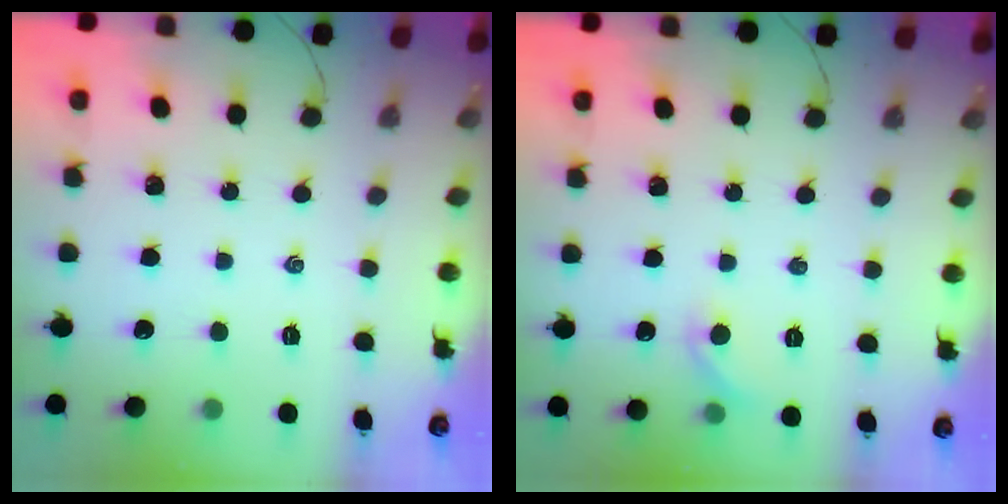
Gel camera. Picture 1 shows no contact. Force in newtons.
{"total": 5.9, "press": 5.6, "slide": 1.6}